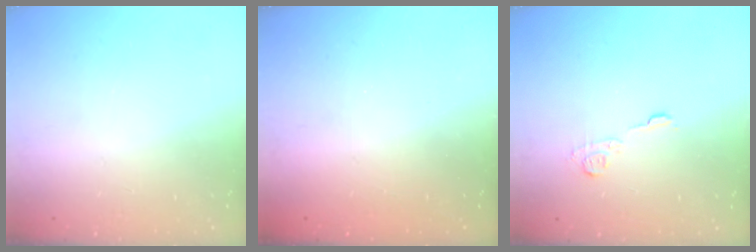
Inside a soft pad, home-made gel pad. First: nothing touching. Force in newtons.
{"total": 2.6, "press": 2.5, "slide": 0.8}
{"total": 7.2, "press": 7.2, "slide": 0.4}